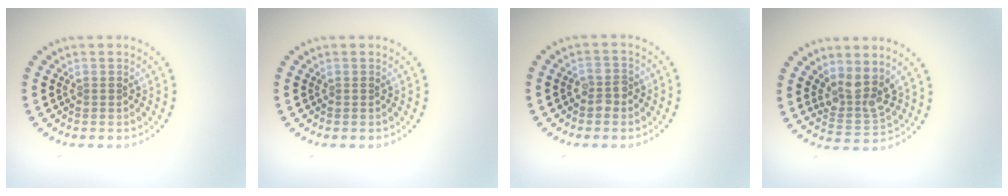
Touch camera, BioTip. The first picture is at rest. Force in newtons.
{"total": 0.0}
{"total": 1.7, "press": 1.6, "slide": 0.4}
{"total": 3.5, "press": 2.8, "slide": 2.2}